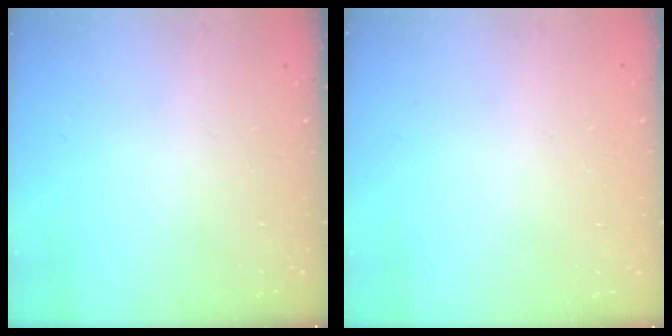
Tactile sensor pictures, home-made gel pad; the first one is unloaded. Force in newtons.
{"total": 0.0}